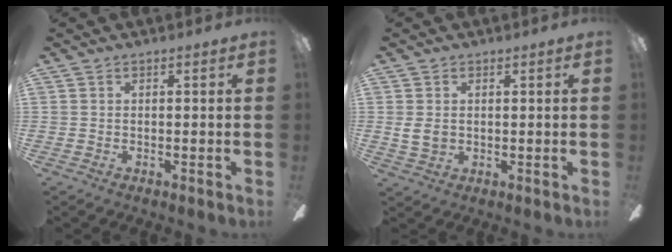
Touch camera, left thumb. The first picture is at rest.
{"total": 4.2, "force": [0.6, 3.3, 2.6], "torque": [-0.062, 0.003, 0.009]}